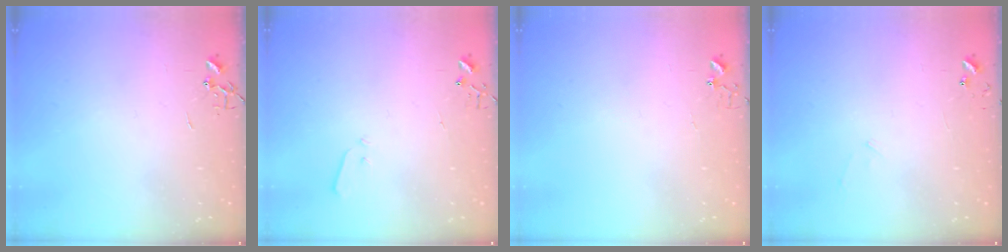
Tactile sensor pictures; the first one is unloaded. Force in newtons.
{"total": 3.3, "press": 3.2, "slide": 0.5}
{"total": 3.9, "press": 3.9, "slide": 0.3}
{"total": 5.4, "press": 5.4, "slide": 0.4}